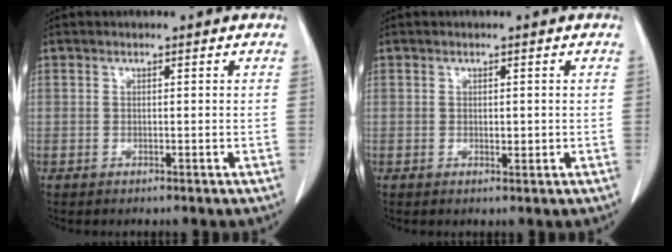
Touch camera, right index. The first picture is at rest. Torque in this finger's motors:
{"motor_torque": [0.07, -0.04, 0.01, 0.00]}